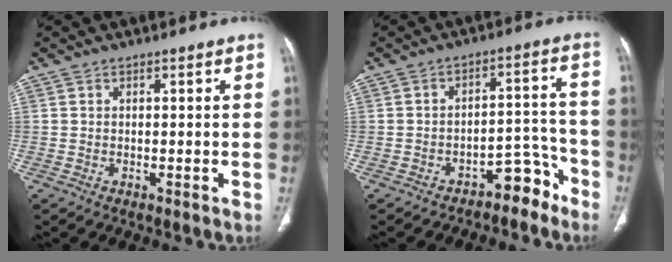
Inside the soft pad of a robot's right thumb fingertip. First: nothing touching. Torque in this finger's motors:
{"motor_torque": [0.82, -0.58, 0.28, -1.09, 0.00]}